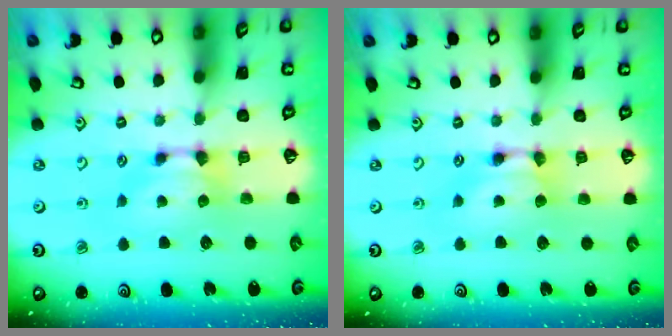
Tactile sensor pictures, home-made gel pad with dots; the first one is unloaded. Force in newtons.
{"total": 1.6, "press": 1.6, "slide": 0.1}